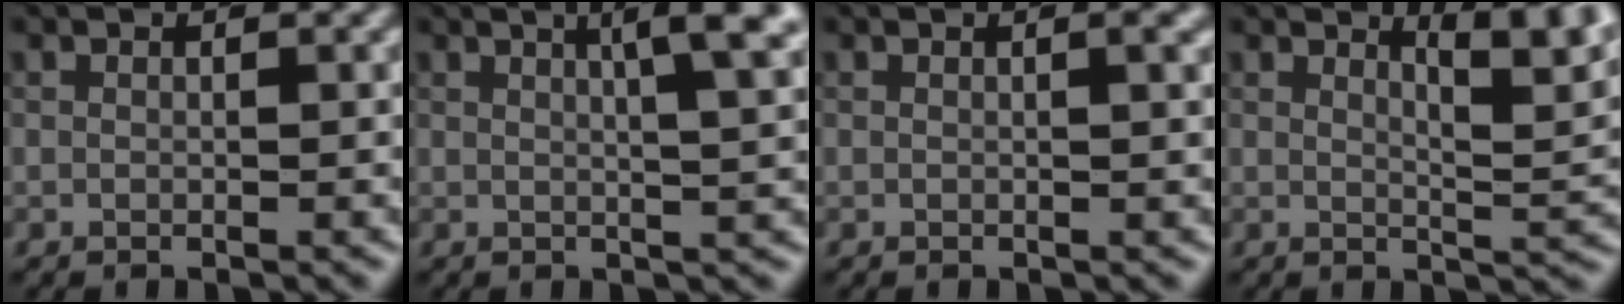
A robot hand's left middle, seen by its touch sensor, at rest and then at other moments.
{"total": 5.3, "force": [2.1, 1.2, 4.8], "torque": [-0.047, 0.014, 0.023]}
{"total": 1.2, "force": [0.3, 0.3, 1.2], "torque": [-0.012, 0.004, 0.001]}
{"total": 5.2, "force": [3.2, 1.3, 3.9], "torque": [-0.047, -0.001, 0.048]}